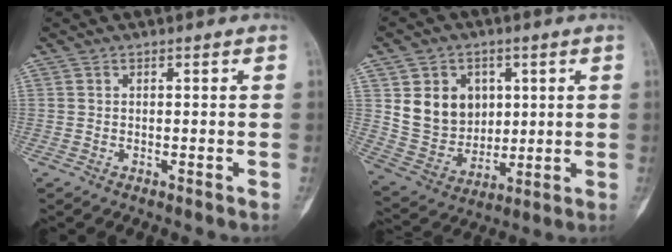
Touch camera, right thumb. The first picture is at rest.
{"total": 13.0, "force": [3.4, 10.8, 6.4], "torque": [-0.065, -0.015, 0.080]}